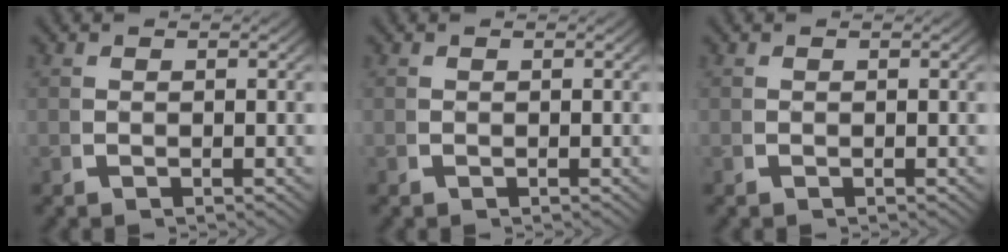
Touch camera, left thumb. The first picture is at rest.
{"total": 0.0}
{"total": 0.0}